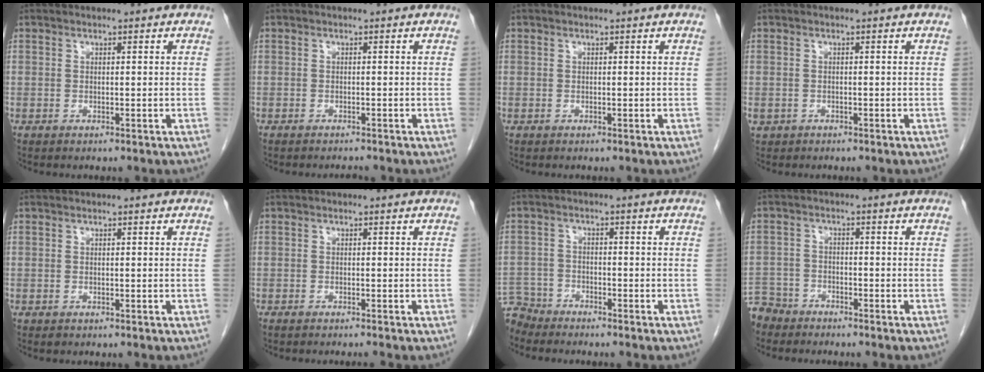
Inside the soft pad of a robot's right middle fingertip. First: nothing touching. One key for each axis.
{"total": 1.3, "fx": -1.2, "fy": 0.1, "fz": 0.3, "tx": -0.007, "ty": -0.004, "tz": -0.017}
{"total": 0.0}
{"total": 1.5, "fx": -0.9, "fy": 1.2, "fz": 0.3, "tx": -0.014, "ty": 0.001, "tz": -0.011}
{"total": 0.0}
{"total": 1.9, "fx": -1.7, "fy": -0.3, "fz": 0.9, "tx": -0.009, "ty": 0.001, "tz": -0.023}
{"total": 5.4, "fx": -5.2, "fy": 1.5, "fz": -0.6, "tx": 0.013, "ty": -0.005, "tz": -0.101}
{"total": 6.2, "fx": -5.5, "fy": 2.8, "fz": -0.2, "tx": -0.002, "ty": -0.008, "tz": -0.109}